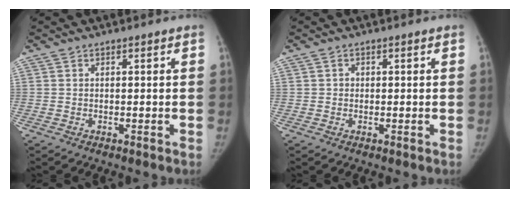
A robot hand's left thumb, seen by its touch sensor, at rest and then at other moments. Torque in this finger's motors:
{"motor_torque": [-0.15, 0.22, -0.27, 0.20, -0.01]}